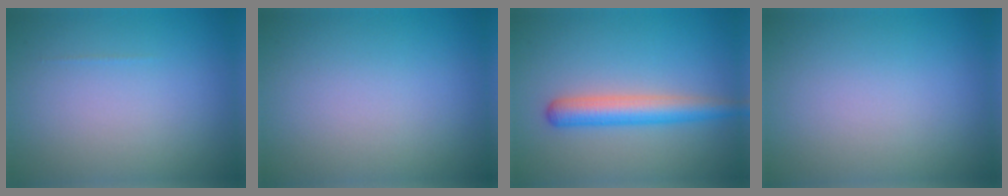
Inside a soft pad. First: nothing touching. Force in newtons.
{"total": 0.0}
{"total": 3.8, "press": 3.8, "slide": 0.2}
{"total": 0.0}